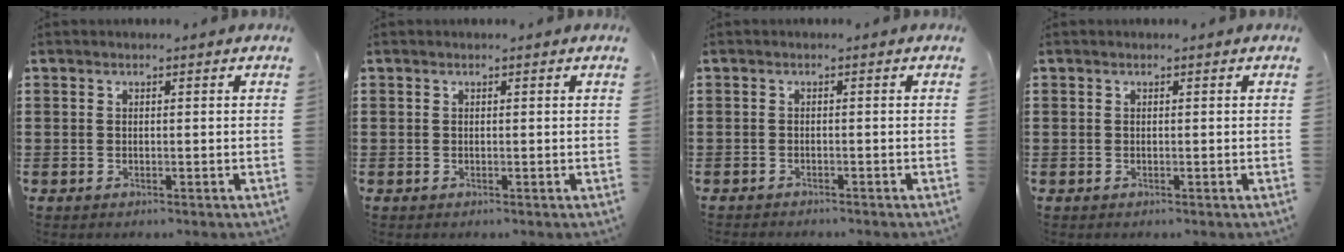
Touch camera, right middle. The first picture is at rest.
{"total": 0.0}
{"total": 0.8, "force": [-0.8, 0.1, 0.0], "torque": [-0.002, 0.001, -0.017]}
{"total": 0.0}